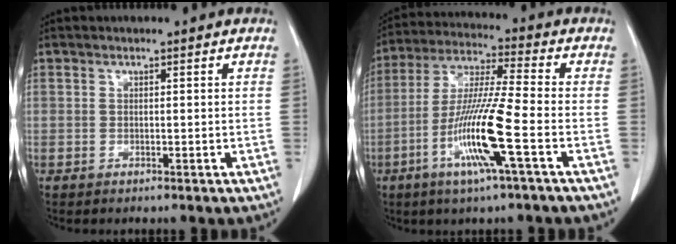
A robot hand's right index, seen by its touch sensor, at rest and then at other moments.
{"total": 13.1, "force": [-4.6, -0.5, 12.2], "torque": [-0.245, -0.013, -0.095]}